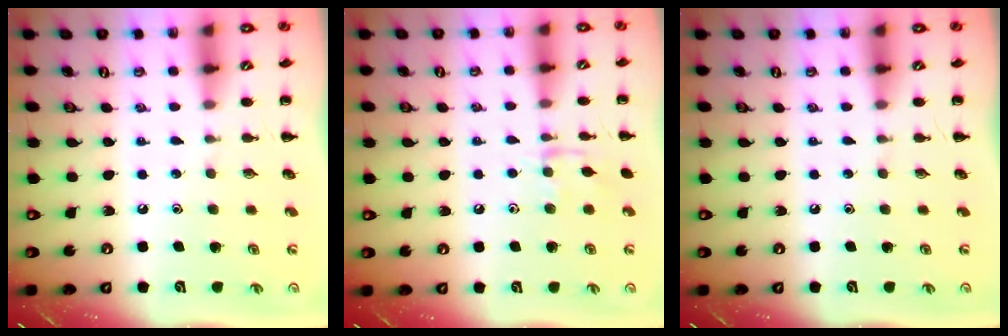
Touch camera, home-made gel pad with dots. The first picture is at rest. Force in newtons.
{"total": 6.9, "press": 6.8, "slide": 0.5}
{"total": 0.0}